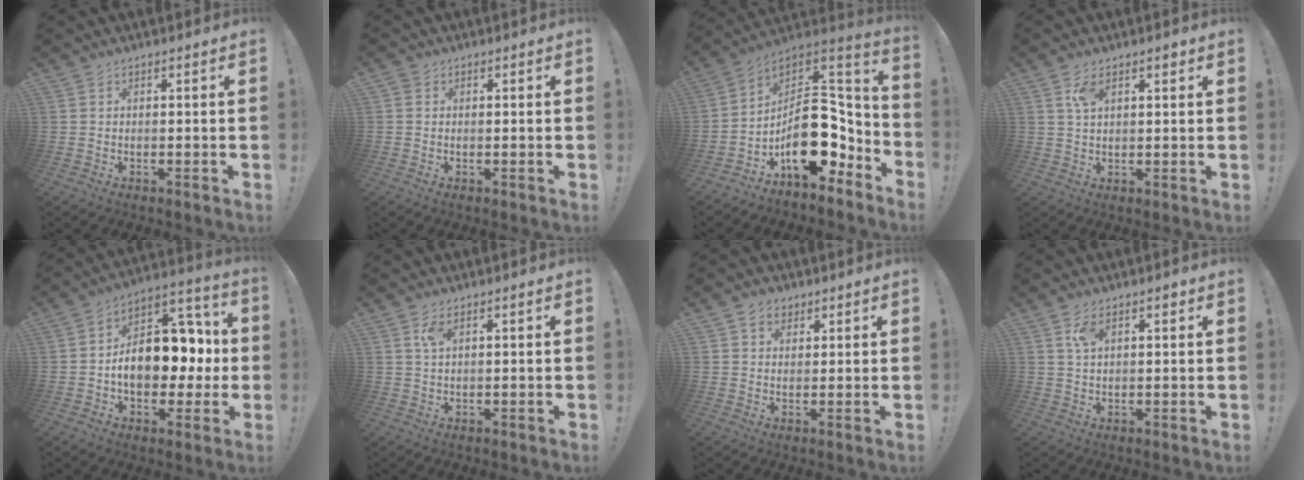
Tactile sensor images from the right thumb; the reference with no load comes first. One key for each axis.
{"total": 0.7, "fx": 0.1, "fy": 0.6, "fz": 0.2, "tx": -0.008, "ty": 0.004, "tz": 0.002}
{"total": 20.8, "fx": -4.2, "fy": 12.9, "fz": 15.8, "tx": -0.218, "ty": 0.010, "tz": -0.058}
{"total": 4.4, "fx": 2.2, "fy": 1.8, "fz": 3.4, "tx": -0.046, "ty": -0.008, "tz": 0.033}
{"total": 16.7, "fx": -1.5, "fy": 11.5, "fz": 12.1, "tx": -0.181, "ty": 0.021, "tz": -0.018}
{"total": 3.2, "fx": 1.4, "fy": 1.1, "fz": 2.7, "tx": -0.041, "ty": -0.003, "tz": 0.021}
{"total": 4.4, "fx": 2.6, "fy": 3.3, "fz": 1.3, "tx": -0.014, "ty": -0.008, "tz": 0.046}
{"total": 4.0, "fx": 1.9, "fy": 1.7, "fz": 3.0, "tx": -0.040, "ty": -0.008, "tz": 0.029}